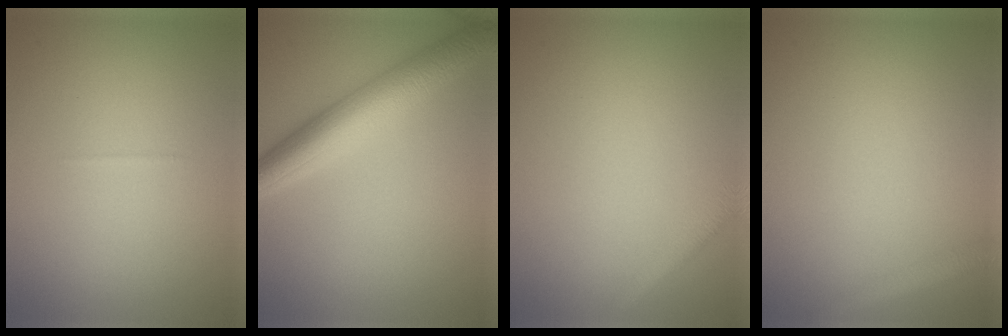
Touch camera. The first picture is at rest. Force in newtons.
{"total": 6.2, "press": 6.2, "slide": 0.2}
{"total": 1.8, "press": 1.8, "slide": 0.1}
{"total": 1.7, "press": 1.7, "slide": 0.1}